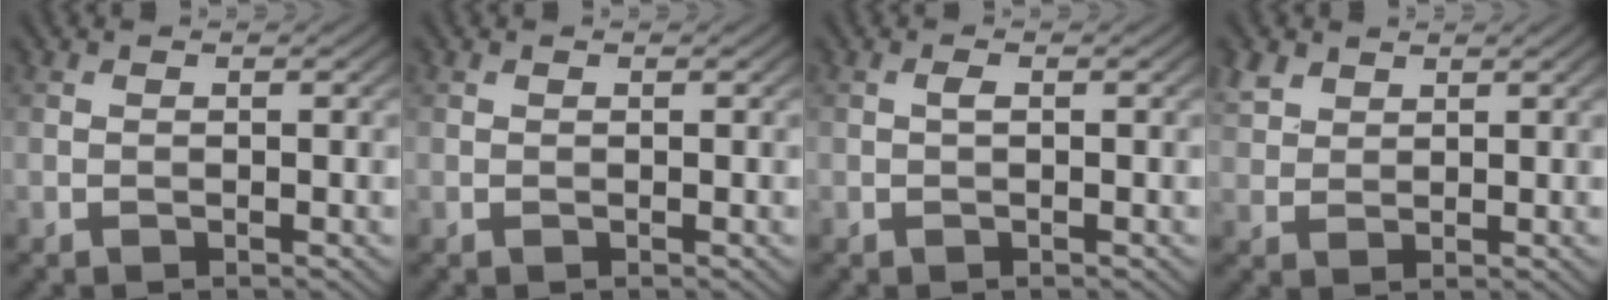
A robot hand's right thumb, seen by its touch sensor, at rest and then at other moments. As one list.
[{"total": 0.0}, {"total": 0.7, "force": [0.0, 0.1, 0.6], "torque": [-0.015, 0.002, 0.000]}, {"total": 3.3, "force": [2.3, 2.0, 1.3], "torque": [-0.039, 0.006, 0.052]}]